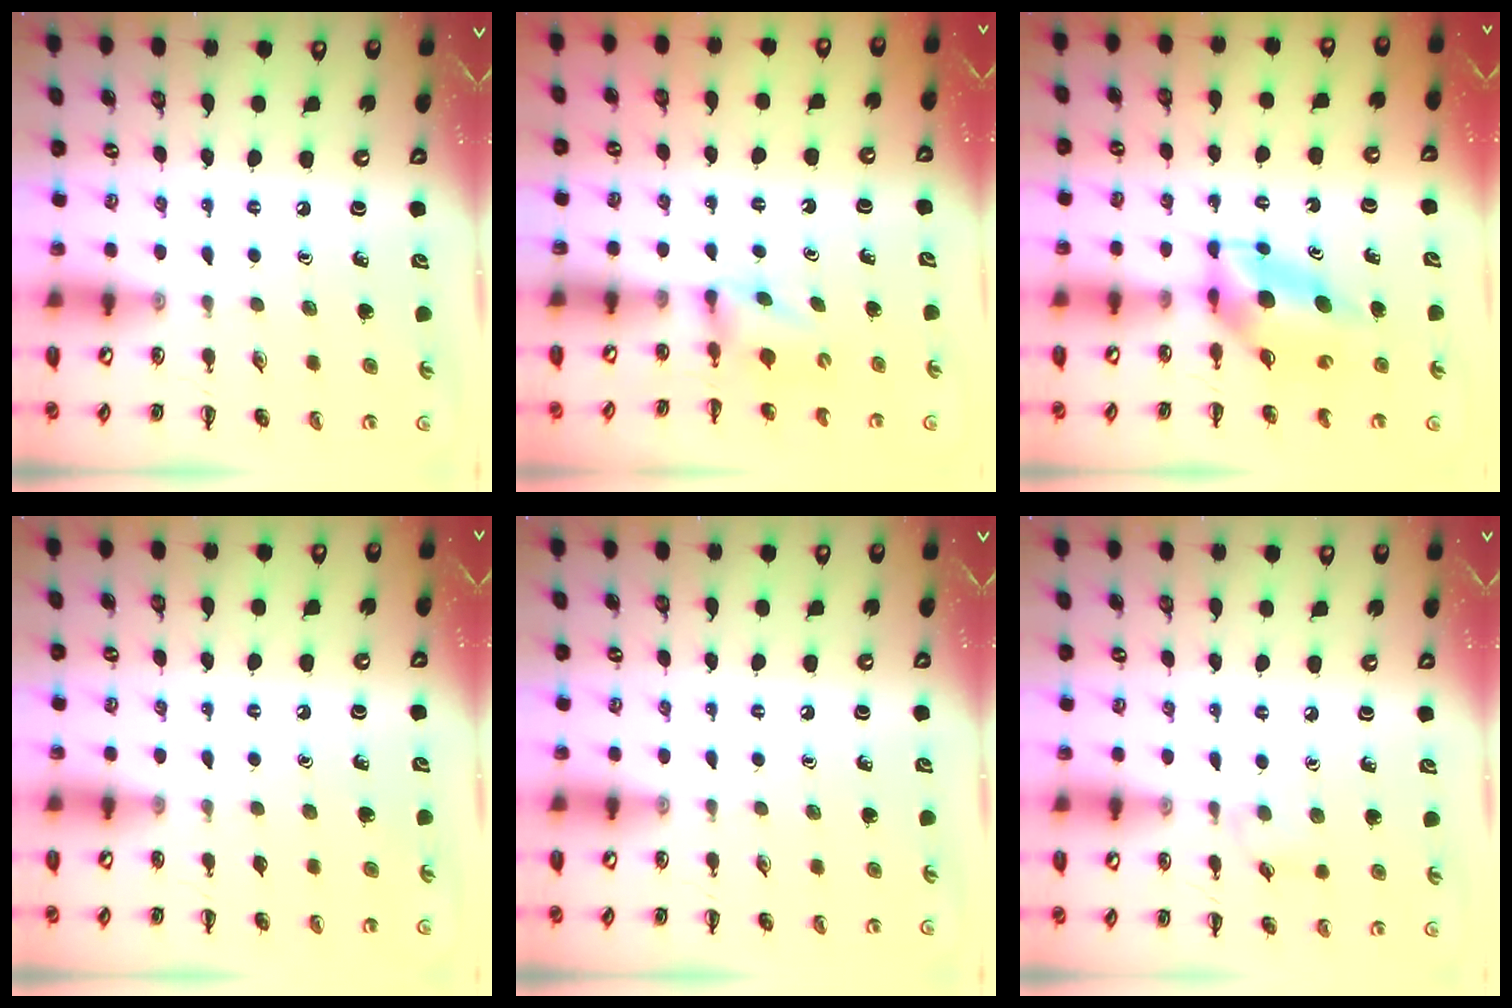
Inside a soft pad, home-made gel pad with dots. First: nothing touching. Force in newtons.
{"total": 3.6, "press": 3.3, "slide": 1.3}
{"total": 5.3, "press": 5.2, "slide": 1.1}
{"total": 0.6, "press": 0.6, "slide": 0.0}
{"total": 0.0}
{"total": 4.8, "press": 4.4, "slide": 1.9}